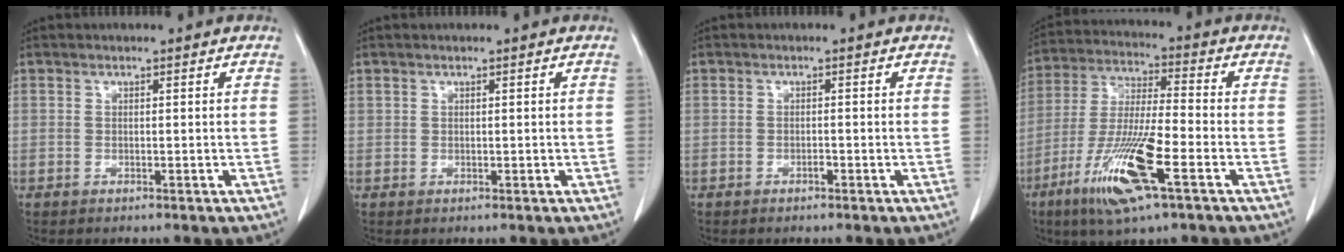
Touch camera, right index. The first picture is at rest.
{"total": 0.9, "force": [0.8, 0.4, 0.1], "torque": [0.002, 0.000, 0.016]}
{"total": 0.5, "force": [-0.4, 0.1, 0.4], "torque": [-0.009, 0.001, -0.006]}
{"total": 14.6, "force": [-6.8, 1.4, 12.9], "torque": [-0.262, -0.025, -0.123]}